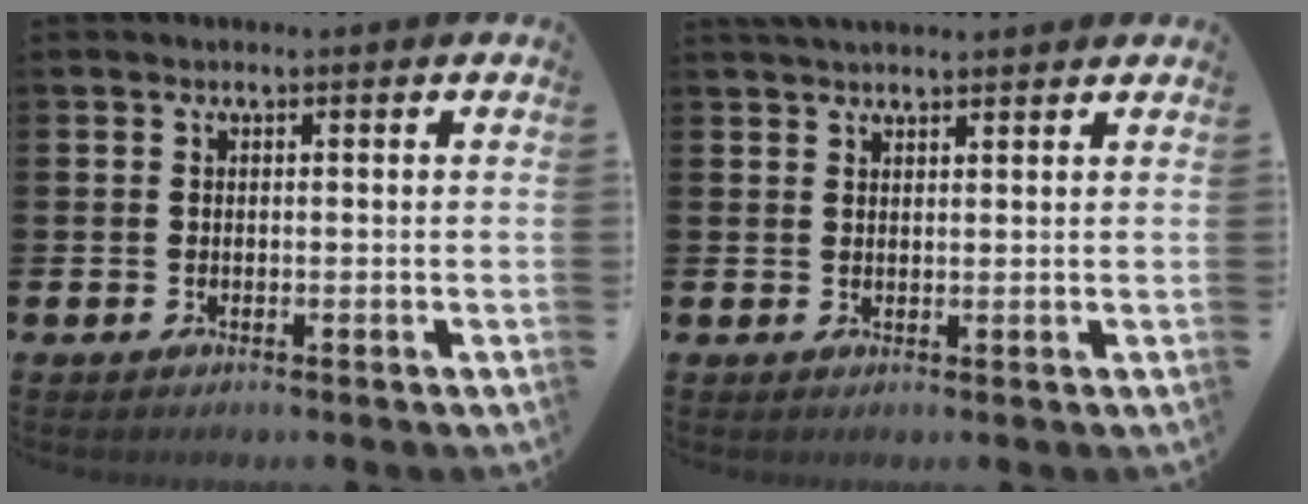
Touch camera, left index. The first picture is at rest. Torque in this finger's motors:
{"motor_torque": [0.91, -1.23, 0.56, 0.10]}